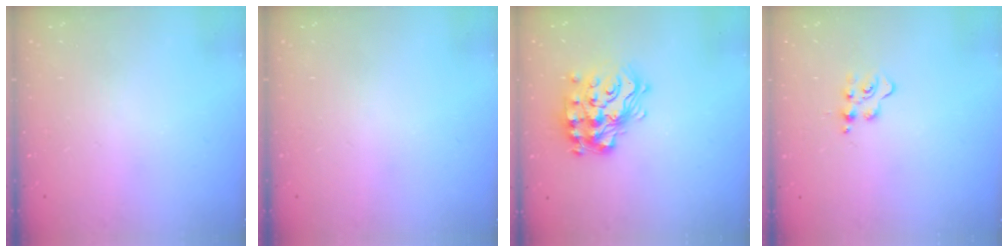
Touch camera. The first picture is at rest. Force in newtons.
{"total": 0.0}
{"total": 17.7, "press": 17.7, "slide": 1.2}
{"total": 5.0, "press": 5.0, "slide": 0.5}